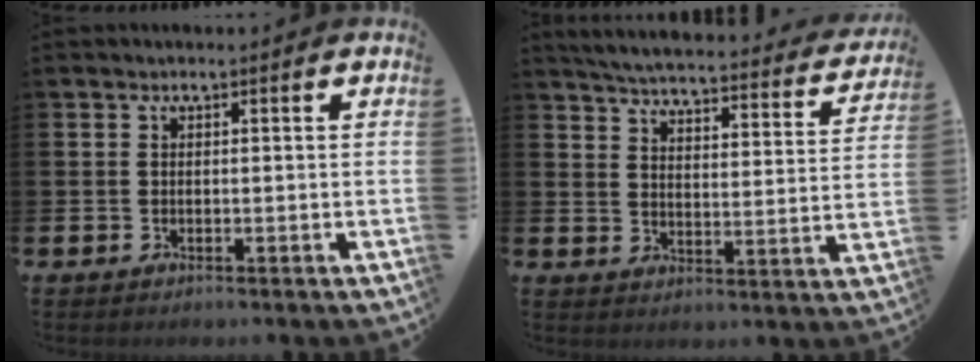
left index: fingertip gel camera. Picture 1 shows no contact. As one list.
[{"total": 5.0, "force": [4.8, 0.5, 1.5], "torque": [-0.043, -0.044, 0.074]}]